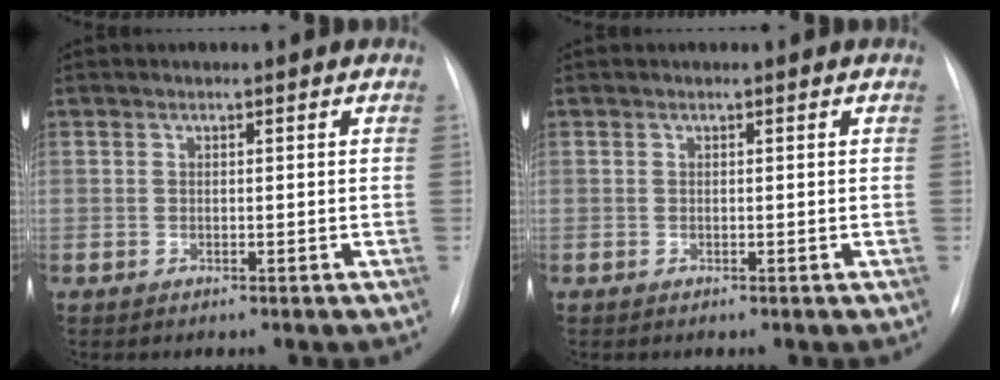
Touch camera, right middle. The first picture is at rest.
{"total": 0.0}